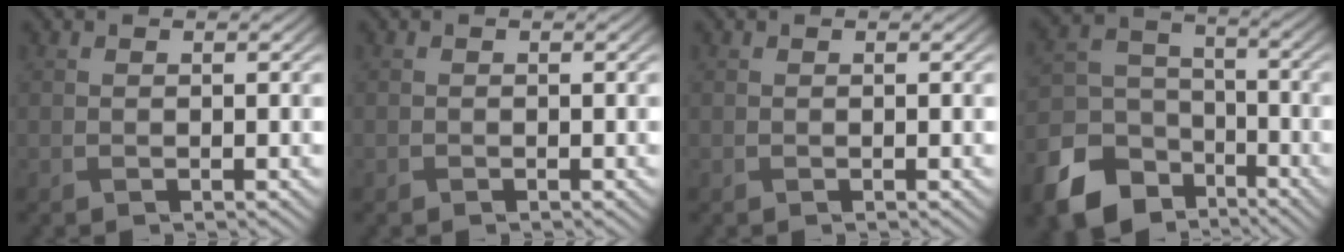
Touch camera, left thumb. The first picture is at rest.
{"total": 0.0}
{"total": 0.0}
{"total": 13.2, "force": [-8.1, 8.7, 5.8], "torque": [-0.178, -0.042, -0.144]}